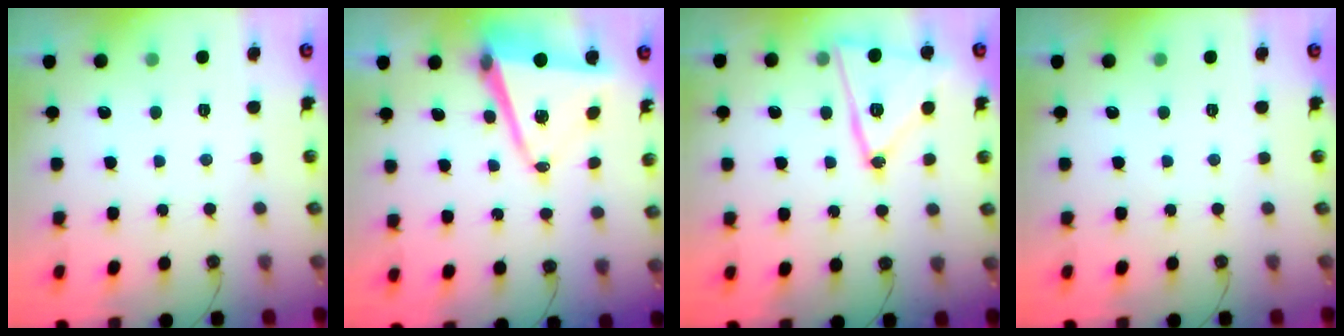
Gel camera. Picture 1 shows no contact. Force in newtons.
{"total": 11.8, "press": 11.4, "slide": 2.9}
{"total": 15.9, "press": 15.9, "slide": 0.7}
{"total": 0.0}